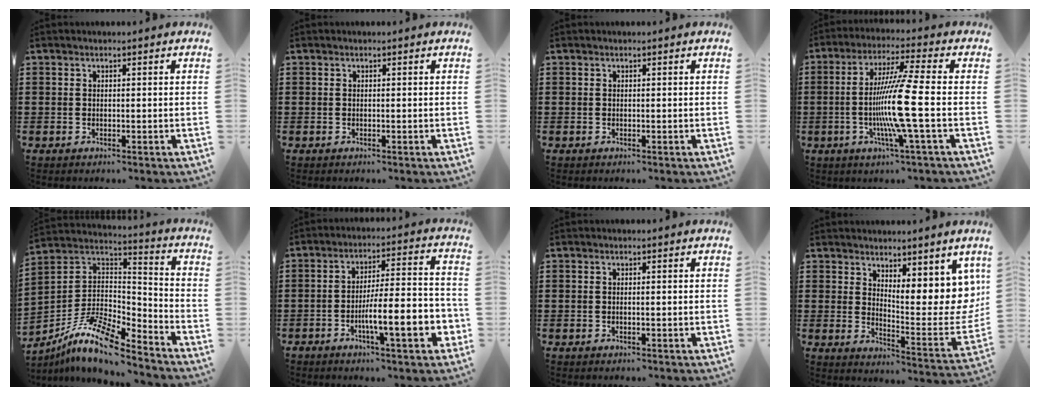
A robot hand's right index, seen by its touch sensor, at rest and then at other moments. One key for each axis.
{"total": 0.0}
{"total": 0.0}
{"total": 11.9, "fx": -2.3, "fy": -0.8, "fz": 11.6, "tx": -0.243, "ty": -0.026, "tz": -0.060}
{"total": 11.7, "fx": -9.3, "fy": 2.6, "fz": 6.6, "tx": -0.141, "ty": 0.018, "tz": -0.188}
{"total": 10.7, "fx": -4.1, "fy": 1.9, "fz": 9.7, "tx": -0.165, "ty": -0.009, "tz": -0.075}
{"total": 0.5, "fx": -0.2, "fy": -0.1, "fz": 0.5, "tx": -0.008, "ty": -0.003, "tz": -0.003}
{"total": 7.8, "fx": 5.2, "fy": 3.6, "fz": 4.5, "tx": -0.051, "ty": -0.056, "tz": 0.090}